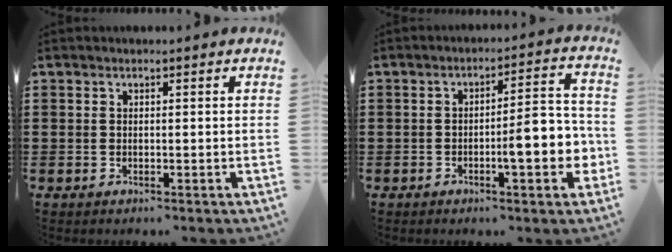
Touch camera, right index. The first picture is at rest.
{"total": 7.9, "force": [-2.2, 2.0, 7.4], "torque": [-0.096, -0.007, -0.041]}